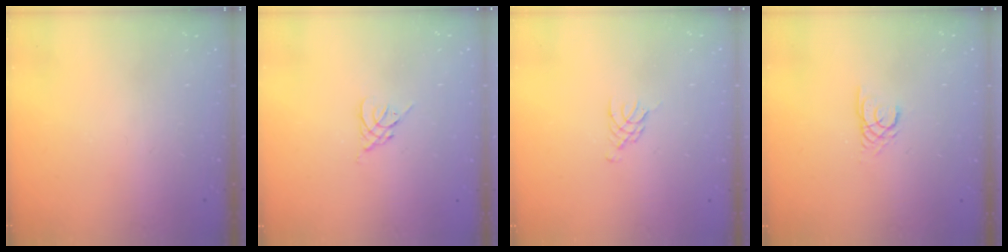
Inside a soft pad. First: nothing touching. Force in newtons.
{"total": 2.6, "press": 2.5, "slide": 0.7}
{"total": 2.8, "press": 2.8, "slide": 0.5}
{"total": 2.0, "press": 2.0, "slide": 0.1}